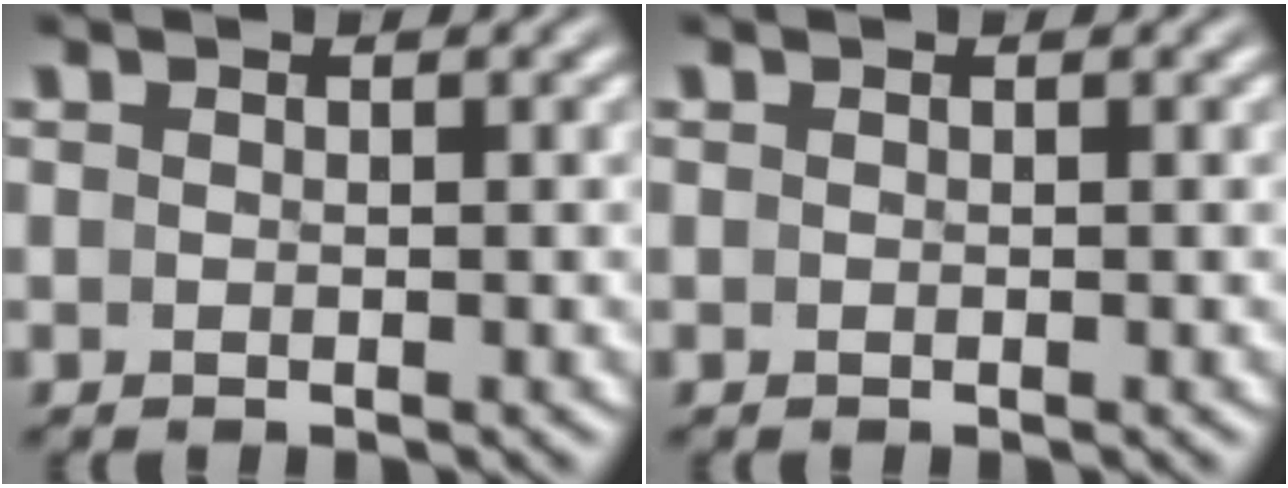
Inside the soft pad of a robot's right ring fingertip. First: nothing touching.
{"total": 0.0}